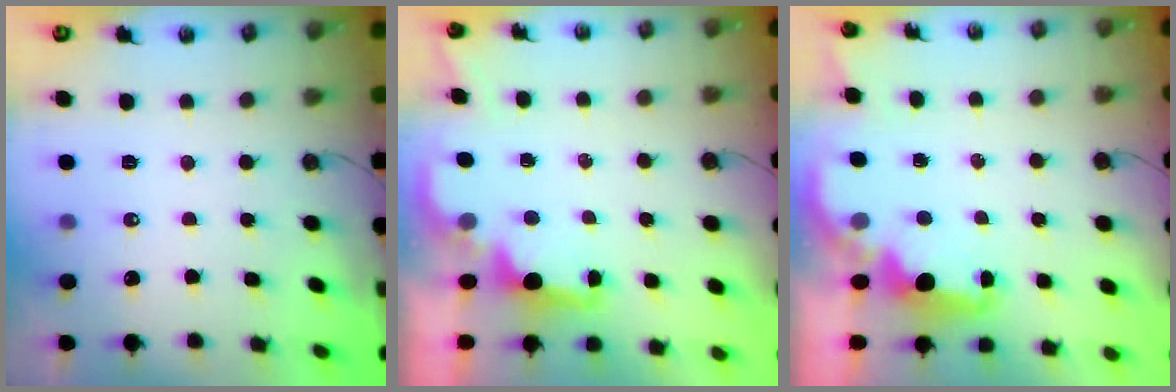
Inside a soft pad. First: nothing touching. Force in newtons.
{"total": 2.1, "press": 1.9, "slide": 0.8}
{"total": 2.4, "press": 2.2, "slide": 0.7}